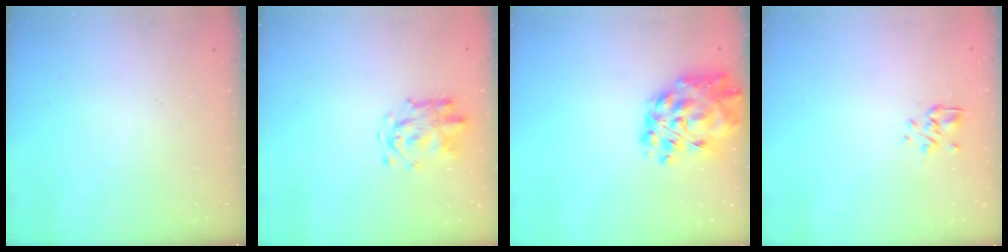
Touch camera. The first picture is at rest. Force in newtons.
{"total": 4.5, "press": 4.4, "slide": 0.9}
{"total": 15.7, "press": 15.0, "slide": 4.9}
{"total": 2.9, "press": 2.6, "slide": 1.4}